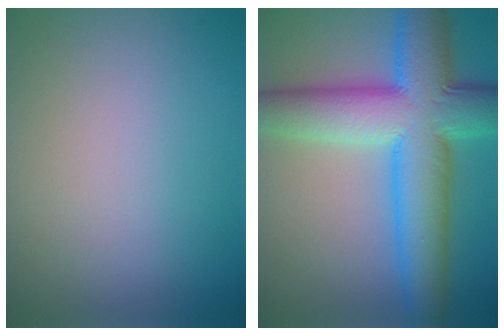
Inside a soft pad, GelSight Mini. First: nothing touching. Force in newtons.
{"total": 11.5, "press": 11.5, "slide": 0.4}